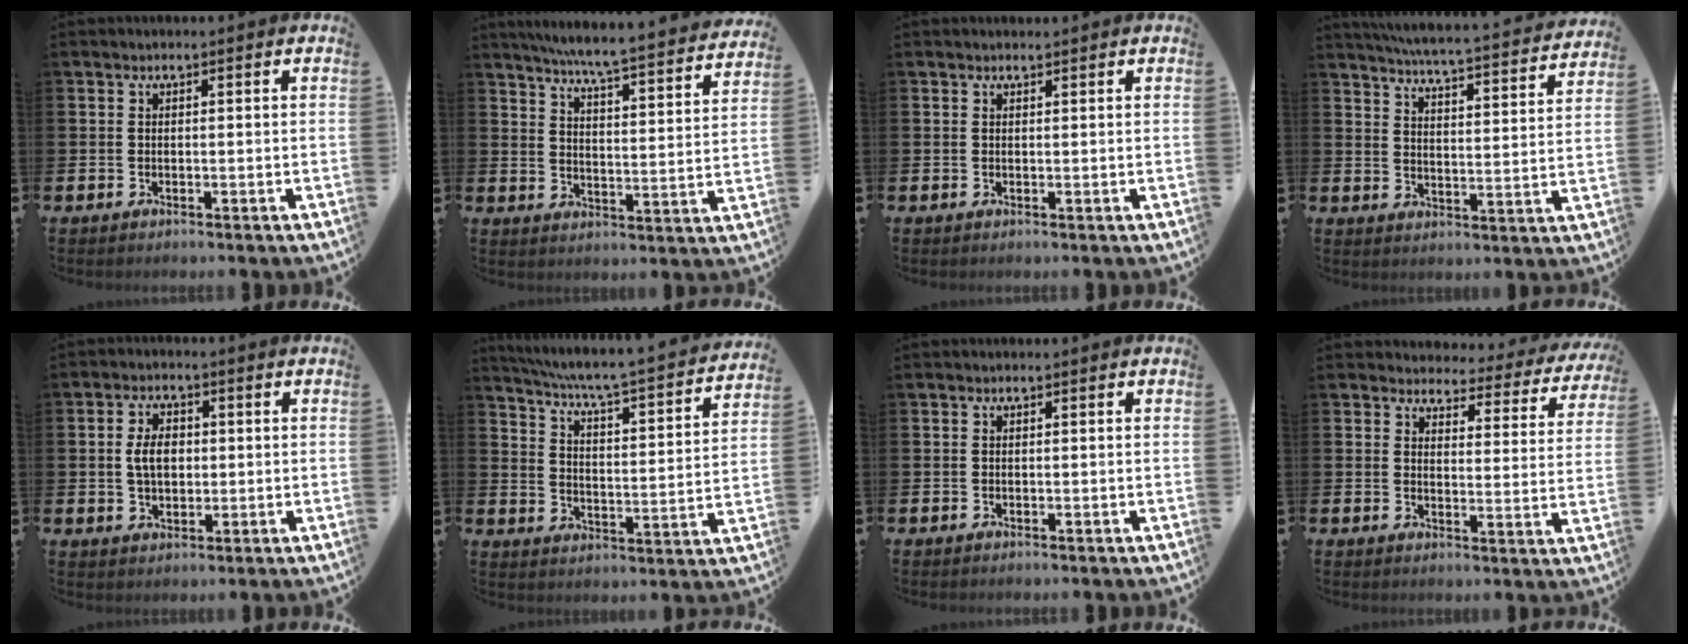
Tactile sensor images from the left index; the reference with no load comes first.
{"total": 6.8, "force": [6.4, -0.3, 2.3], "torque": [-0.065, -0.050, 0.109]}
{"total": 0.6, "force": [0.6, 0.1, 0.1], "torque": [0.004, -0.002, 0.010]}
{"total": 5.4, "force": [5.2, 0.0, 1.5], "torque": [-0.048, -0.046, 0.086]}
{"total": 4.2, "force": [0.5, 2.8, 3.1], "torque": [-0.047, 0.005, 0.002]}
{"total": 5.3, "force": [4.7, 0.1, 2.5], "torque": [-0.076, -0.043, 0.071]}
{"total": 0.0}
{"total": 3.3, "force": [3.0, 1.2, 0.4], "torque": [-0.016, -0.036, 0.043]}